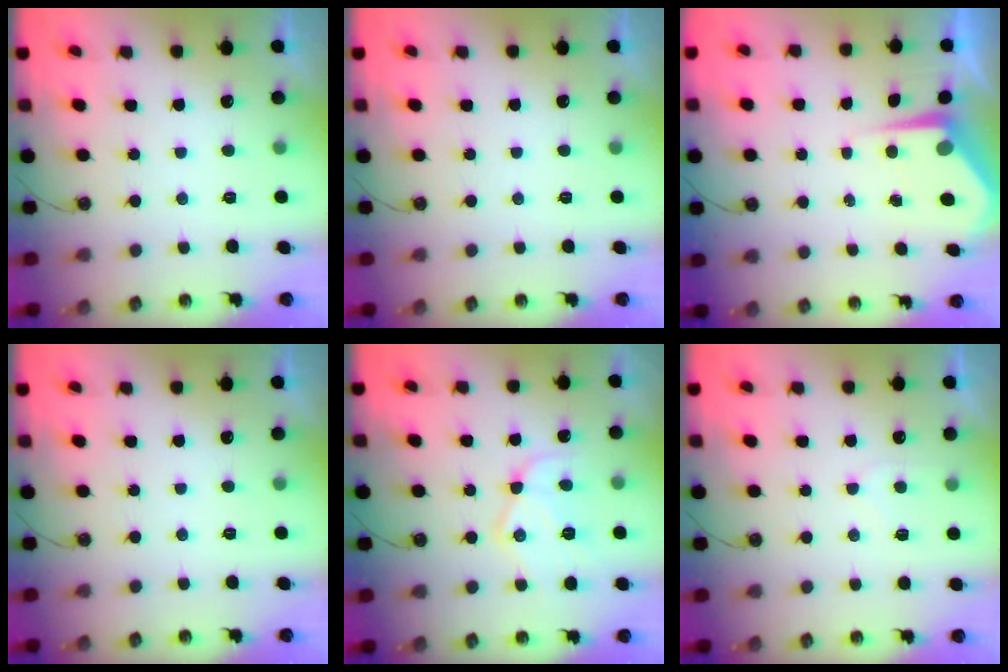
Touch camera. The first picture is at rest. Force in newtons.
{"total": 0.0}
{"total": 4.5, "press": 4.5, "slide": 0.5}
{"total": 0.0}
{"total": 13.3, "press": 13.3, "slide": 1.1}
{"total": 5.9, "press": 5.9, "slide": 0.7}